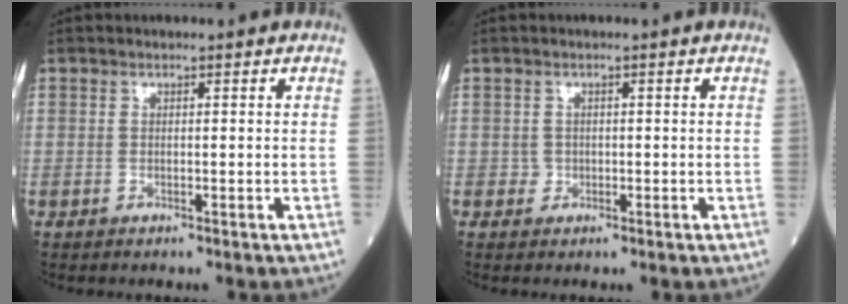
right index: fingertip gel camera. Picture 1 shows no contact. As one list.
[{"total": 1.0, "force": [-0.2, 0.9, 0.0], "torque": [0.004, 0.005, -0.005]}]